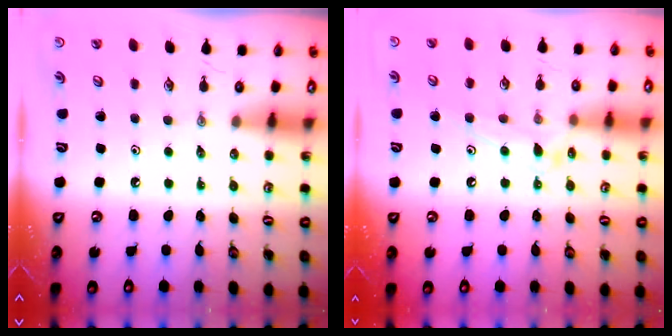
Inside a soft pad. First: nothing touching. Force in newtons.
{"total": 11.3, "press": 11.3, "slide": 0.7}